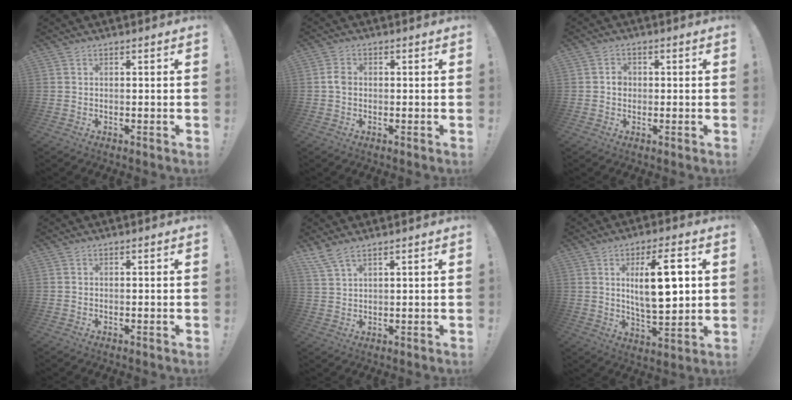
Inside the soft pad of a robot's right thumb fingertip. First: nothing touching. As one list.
[{"total": 2.7, "force": [-0.5, 2.0, 1.7], "torque": [-0.029, 0.008, -0.009]}, {"total": 2.7, "force": [-0.5, 2.3, 1.4], "torque": [-0.015, 0.005, -0.012]}, {"total": 0.0}, {"total": 4.5, "force": [3.6, 0.8, 2.6], "torque": [-0.064, -0.013, 0.070]}, {"total": 14.5, "force": [3.1, 4.7, 13.4], "torque": [-0.209, -0.010, 0.040]}]